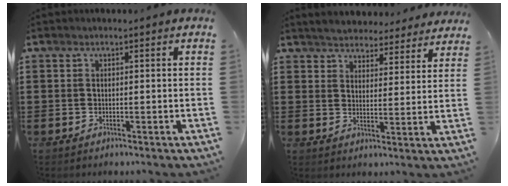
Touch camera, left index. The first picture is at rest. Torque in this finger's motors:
{"motor_torque": [1.30, -0.84, 0.38, 0.08]}